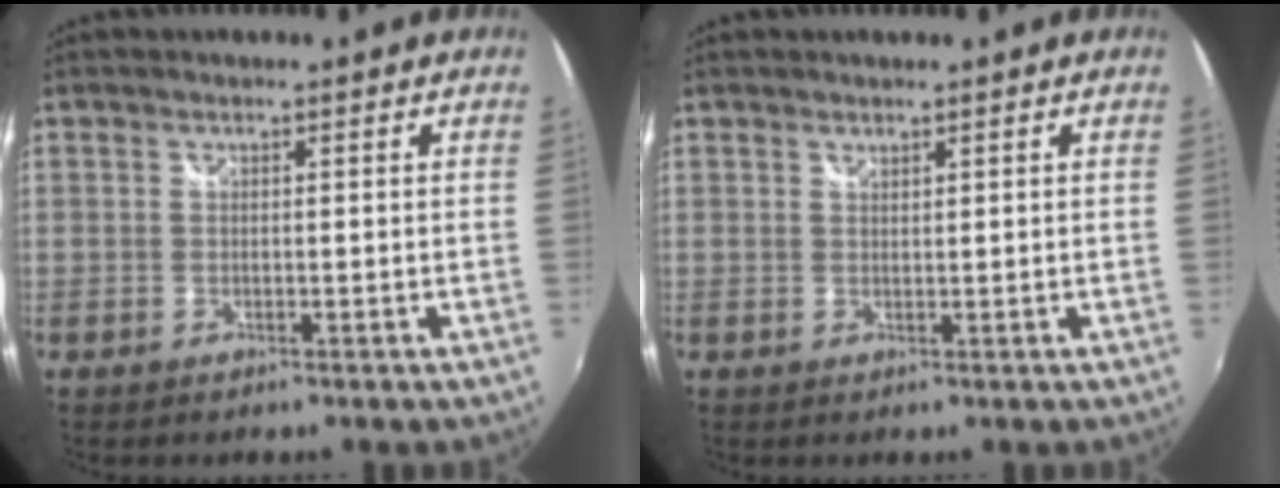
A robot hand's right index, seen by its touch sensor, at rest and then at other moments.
{"total": 0.7, "force": [0.7, 0.1, 0.1], "torque": [-0.002, 0.001, 0.013]}